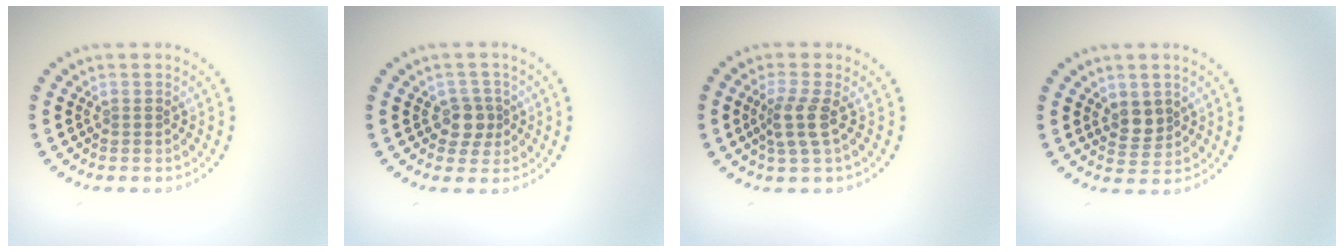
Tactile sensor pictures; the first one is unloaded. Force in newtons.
{"total": 2.1, "press": 1.8, "slide": 1.1}
{"total": 2.4, "press": 1.9, "slide": 1.5}
{"total": 2.0, "press": 1.8, "slide": 0.8}